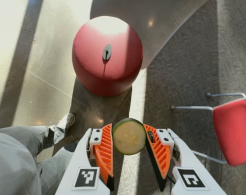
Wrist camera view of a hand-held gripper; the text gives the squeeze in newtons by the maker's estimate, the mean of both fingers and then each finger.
{"total": 9.0, "left": 8.8, "right": 9.2}